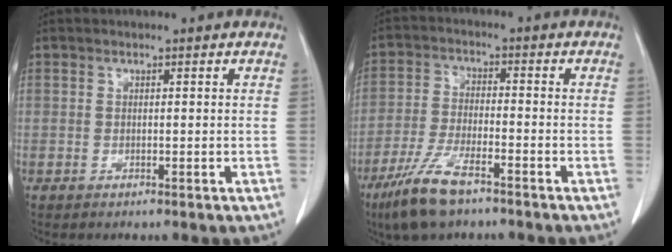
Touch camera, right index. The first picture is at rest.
{"total": 9.1, "force": [-6.3, 1.9, 6.2], "torque": [-0.131, -0.016, -0.116]}